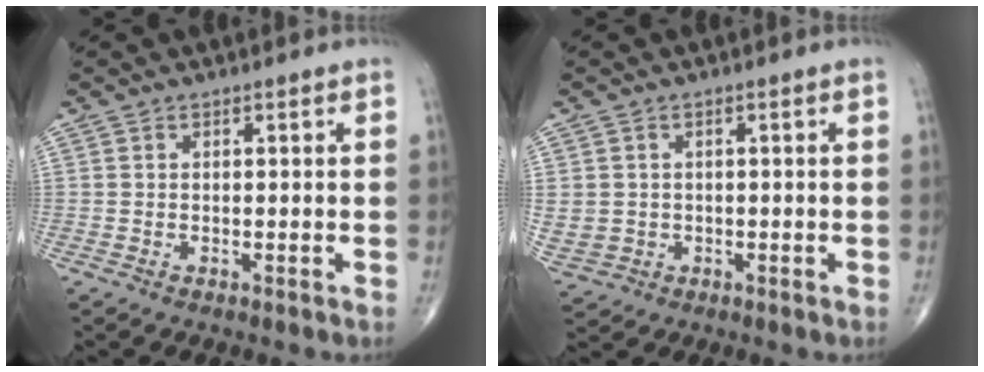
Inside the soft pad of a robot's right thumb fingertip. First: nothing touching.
{"total": 5.9, "force": [-0.5, 5.5, 2.2], "torque": [-0.056, 0.006, 0.010]}